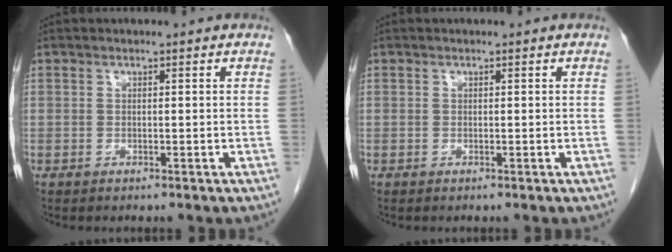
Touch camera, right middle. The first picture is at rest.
{"total": 0.0}